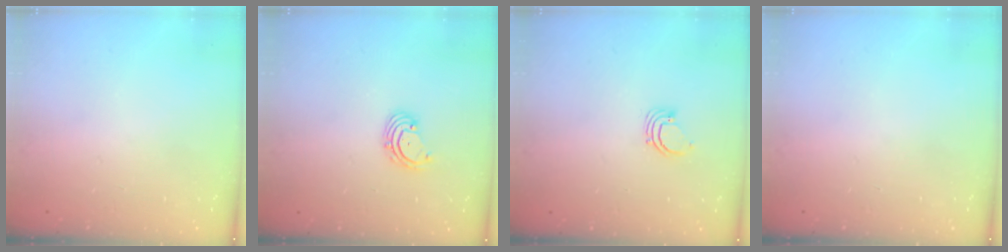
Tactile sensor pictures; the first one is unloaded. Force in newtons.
{"total": 2.6, "press": 2.5, "slide": 0.6}
{"total": 2.5, "press": 2.5, "slide": 0.1}
{"total": 0.0}